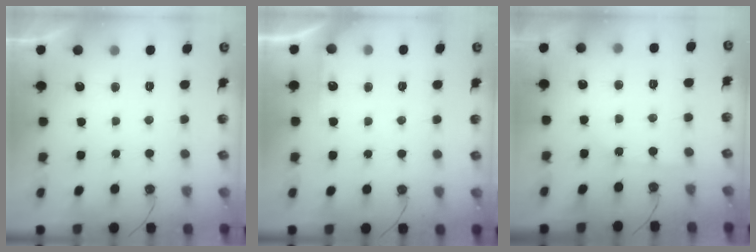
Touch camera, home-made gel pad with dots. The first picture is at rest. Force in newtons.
{"total": 3.1, "press": 3.1, "slide": 0.4}
{"total": 2.8, "press": 2.7, "slide": 0.4}